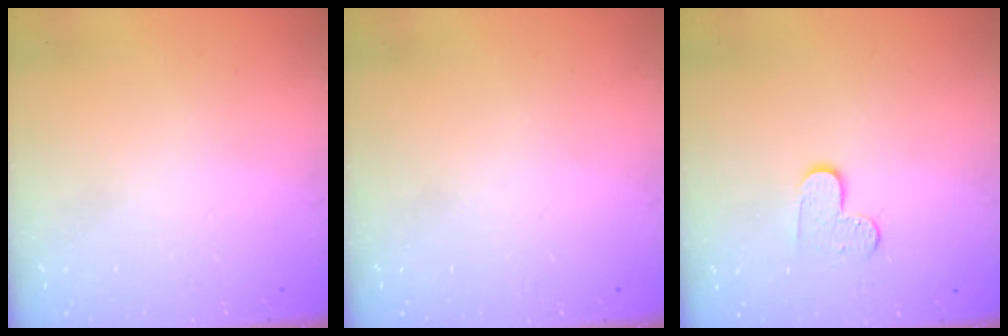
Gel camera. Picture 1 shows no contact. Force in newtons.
{"total": 0.0}
{"total": 7.4, "press": 7.4, "slide": 0.7}